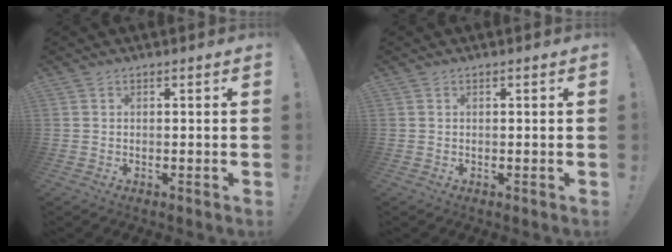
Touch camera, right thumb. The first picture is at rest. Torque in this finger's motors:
{"motor_torque": [-0.07, 0.11, -0.15, 0.12, 0.00]}